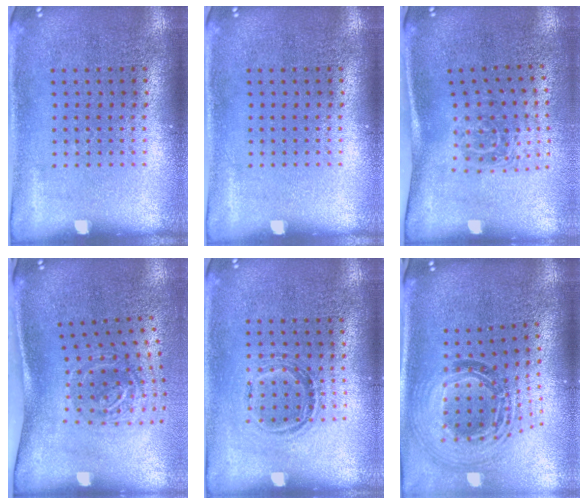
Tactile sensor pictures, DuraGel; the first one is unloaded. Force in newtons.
{"total": 0.0}
{"total": 1.7, "press": 1.2, "slide": 1.2}
{"total": 2.0, "press": 1.3, "slide": 1.6}
{"total": 1.1, "press": 0.9, "slide": 0.7}
{"total": 1.7, "press": 1.5, "slide": 0.9}